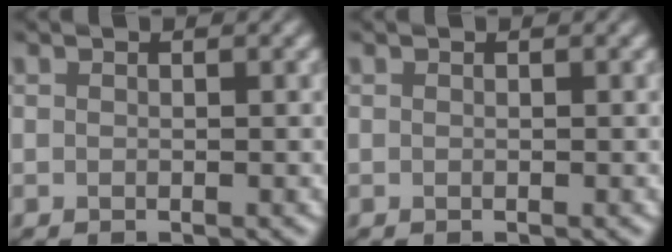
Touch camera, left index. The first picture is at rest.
{"total": 0.0}